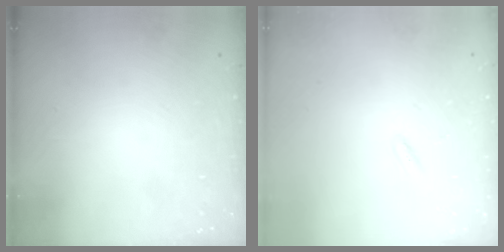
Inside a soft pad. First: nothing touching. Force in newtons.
{"total": 2.0, "press": 1.7, "slide": 0.9}